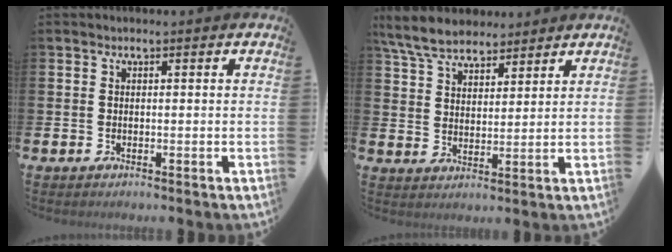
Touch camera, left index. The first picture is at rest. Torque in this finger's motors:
{"motor_torque": [0.81, -1.33, 0.45, 0.21]}